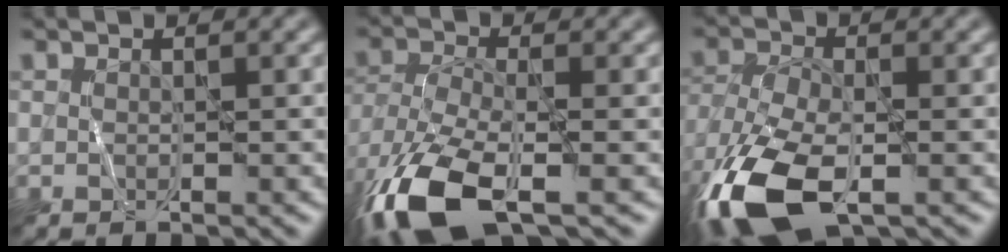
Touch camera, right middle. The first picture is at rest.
{"total": 9.7, "force": [-5.6, 3.8, 7.0], "torque": [-0.163, -0.025, -0.110]}
{"total": 11.3, "force": [-6.4, 4.9, 7.9], "torque": [-0.185, -0.030, -0.125]}